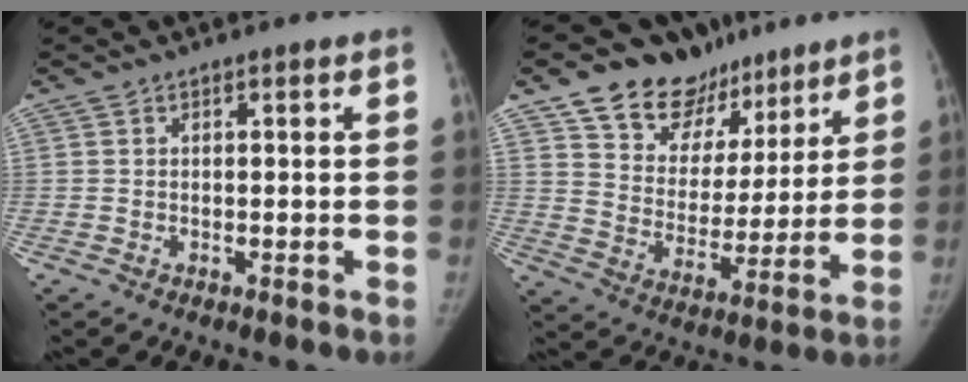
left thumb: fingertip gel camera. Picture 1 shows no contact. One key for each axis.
{"total": 17.2, "fx": 12.1, "fy": 10.8, "fz": 5.9, "tx": -0.037, "ty": -0.062, "tz": 0.200}